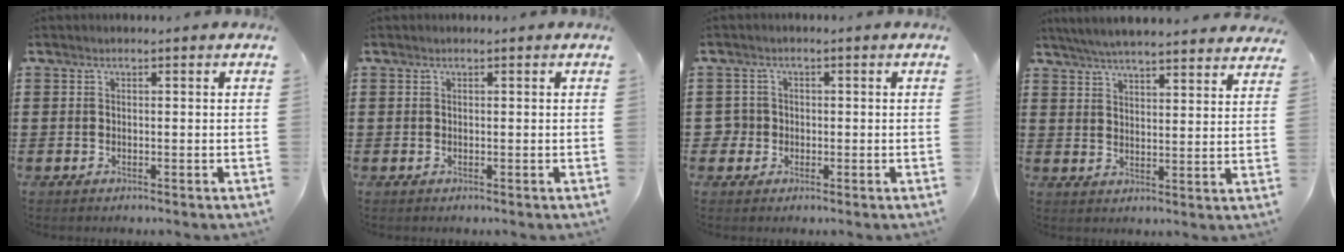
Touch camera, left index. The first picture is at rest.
{"total": 0.0}
{"total": 2.2, "force": [-0.4, 2.2, 0.3], "torque": [-0.024, 0.001, -0.015]}
{"total": 5.5, "force": [5.3, -0.3, 1.4], "torque": [-0.045, -0.025, 0.094]}